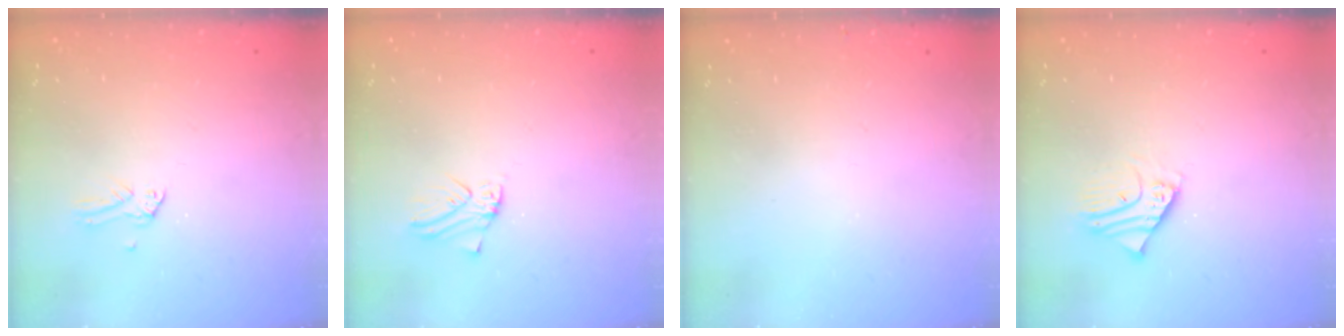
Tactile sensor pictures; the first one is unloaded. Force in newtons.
{"total": 1.0, "press": 1.0, "slide": 0.2}
{"total": 3.7, "press": 3.7, "slide": 0.6}
{"total": 2.9, "press": 2.9, "slide": 0.3}